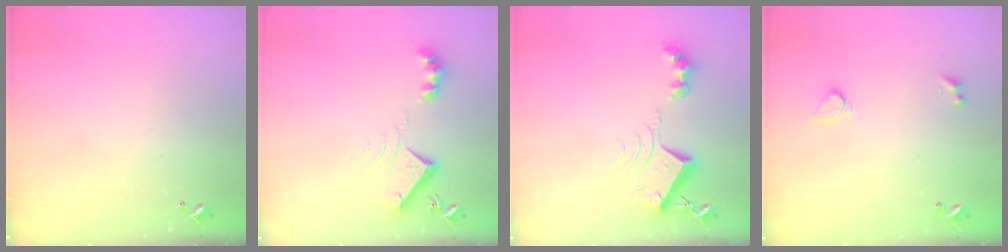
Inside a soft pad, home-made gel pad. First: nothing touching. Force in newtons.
{"total": 8.2, "press": 8.1, "slide": 0.8}
{"total": 8.0, "press": 8.0, "slide": 0.9}
{"total": 2.1, "press": 1.8, "slide": 1.2}